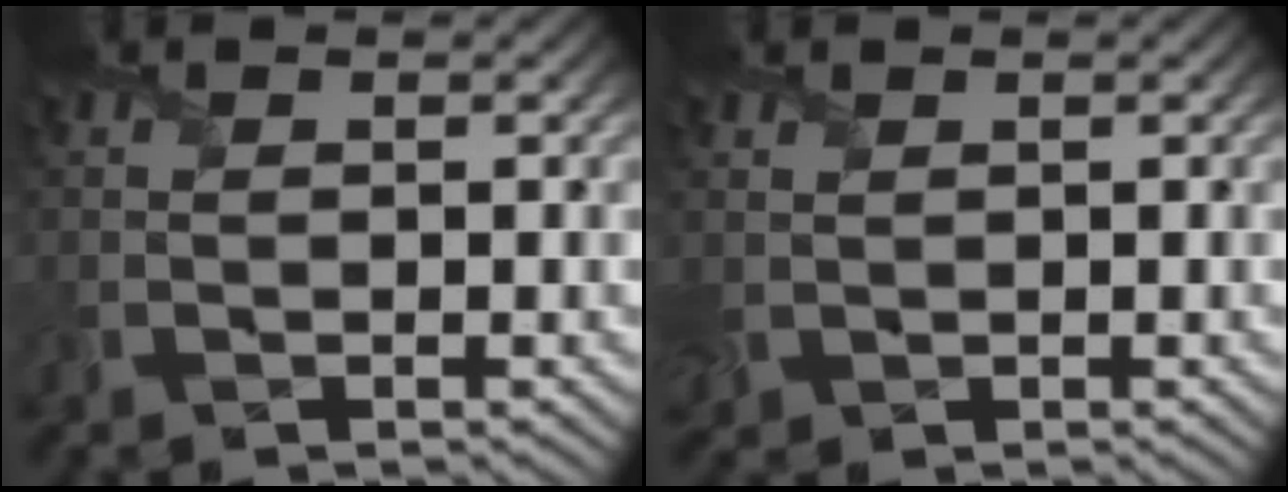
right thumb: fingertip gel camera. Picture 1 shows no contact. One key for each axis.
{"total": 1.3, "fx": 0.7, "fy": 1.1, "fz": 0.4, "tx": -0.020, "ty": 0.002, "tz": 0.015}